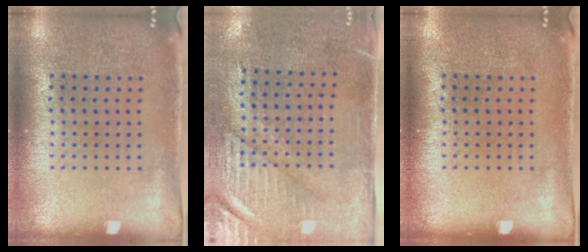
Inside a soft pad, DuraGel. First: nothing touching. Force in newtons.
{"total": 3.0, "press": 2.6, "slide": 1.5}
{"total": 0.0}